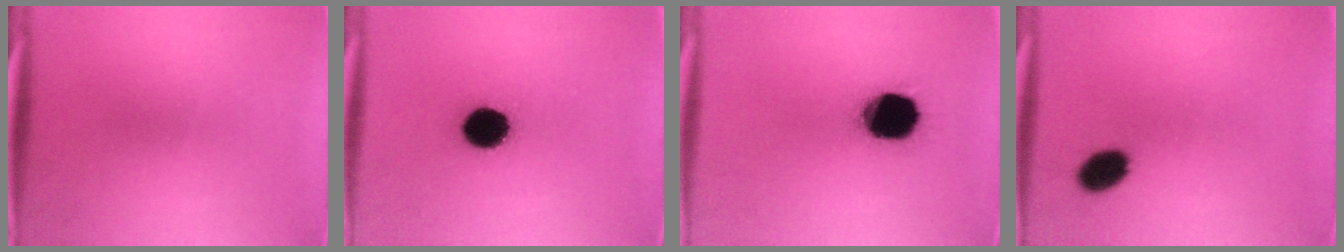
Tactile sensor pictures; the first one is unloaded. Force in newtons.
{"total": 10.0}
{"total": 16.5}
{"total": 5.5}